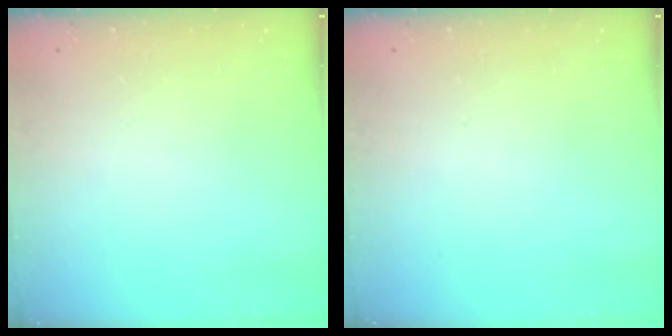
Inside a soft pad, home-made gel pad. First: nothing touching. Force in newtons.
{"total": 0.0}